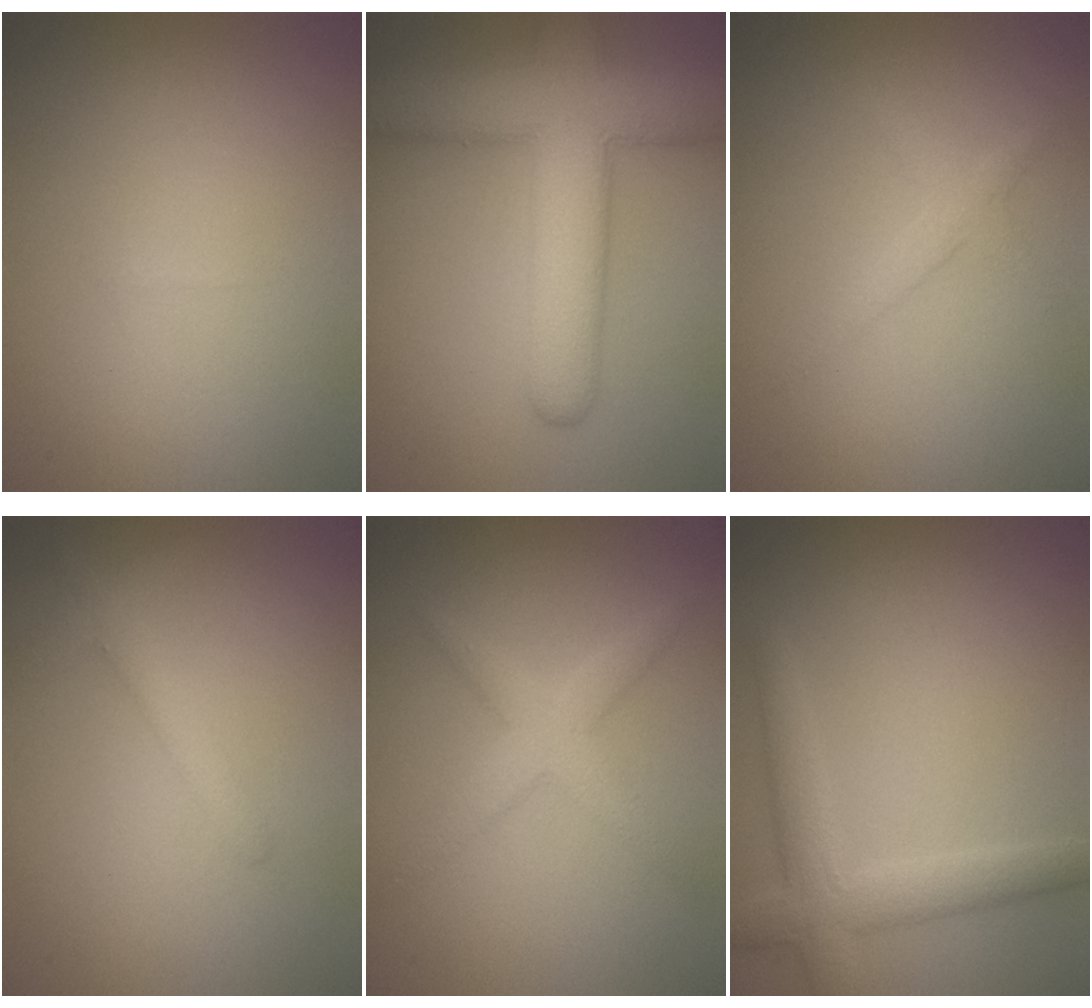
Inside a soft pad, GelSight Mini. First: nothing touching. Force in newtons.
{"total": 9.5, "press": 9.5, "slide": 0.8}
{"total": 1.6, "press": 1.6, "slide": 0.1}
{"total": 2.2, "press": 2.2, "slide": 0.1}
{"total": 3.0, "press": 3.0, "slide": 0.1}
{"total": 3.8, "press": 3.8, "slide": 0.1}